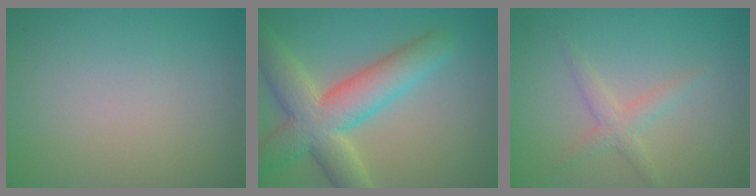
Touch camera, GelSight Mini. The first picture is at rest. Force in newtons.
{"total": 8.5, "press": 8.5, "slide": 0.7}
{"total": 1.9, "press": 1.9, "slide": 0.0}